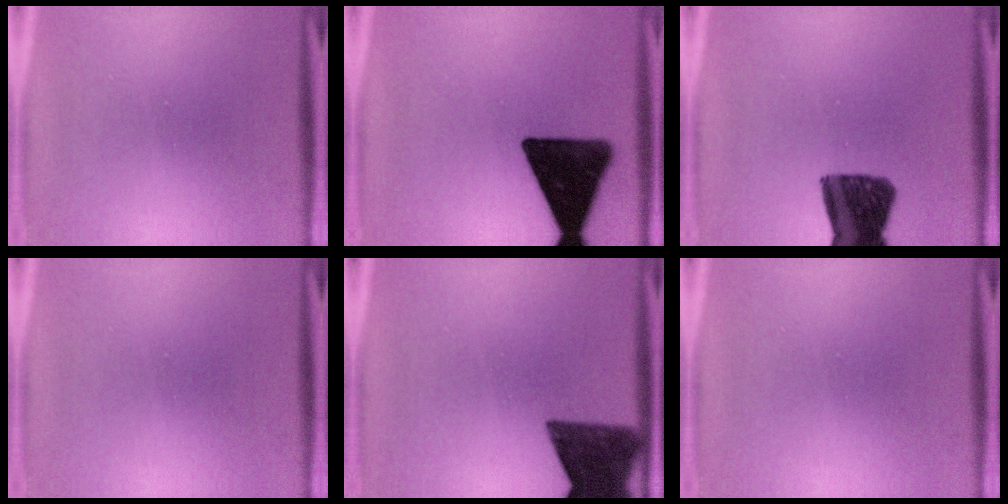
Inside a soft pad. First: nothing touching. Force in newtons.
{"total": 16.8}
{"total": 11.8}
{"total": 0.0}
{"total": 11.6}
{"total": 0.0}